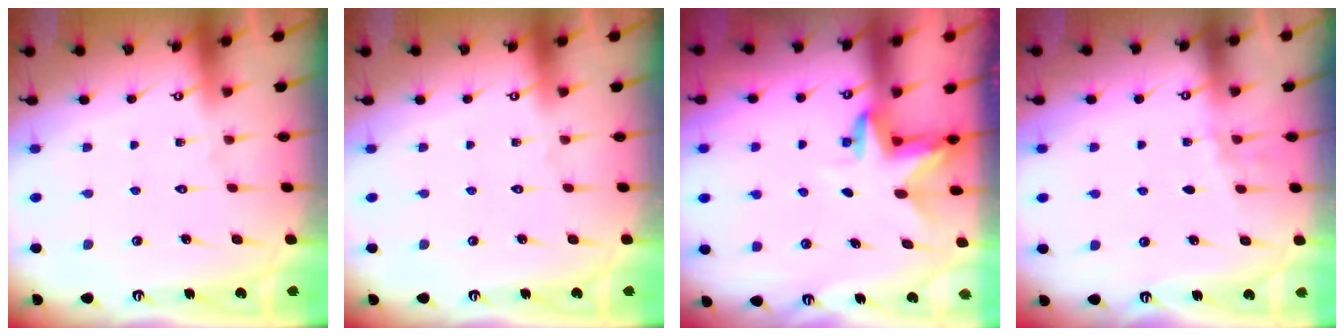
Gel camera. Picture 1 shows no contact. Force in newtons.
{"total": 0.0}
{"total": 3.3, "press": 3.3, "slide": 0.2}
{"total": 3.4, "press": 2.6, "slide": 2.2}